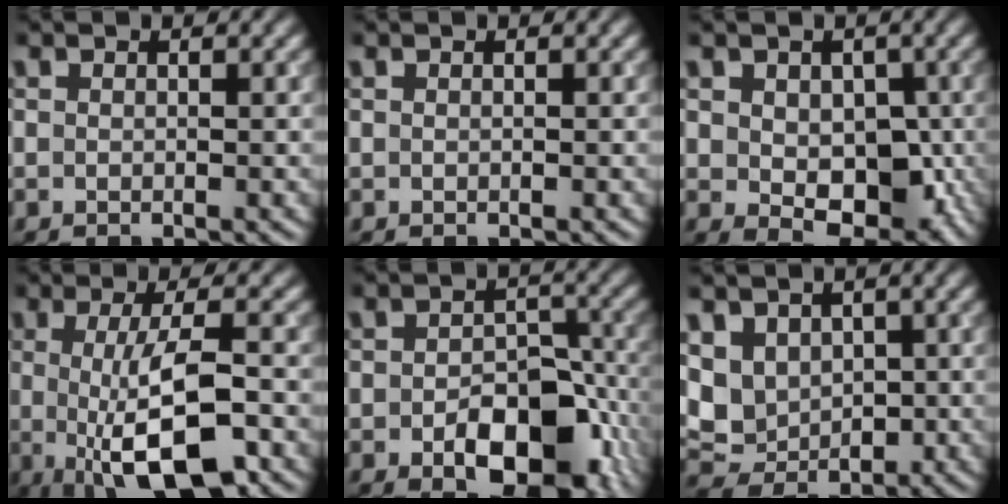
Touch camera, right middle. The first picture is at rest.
{"total": 0.0}
{"total": 6.0, "force": [-0.2, 4.1, 4.4], "torque": [-0.061, -0.014, 0.001]}
{"total": 8.2, "force": [-1.5, 2.4, 7.7], "torque": [-0.120, -0.008, -0.024]}
{"total": 9.3, "force": [-3.8, 5.3, 6.6], "torque": [-0.089, -0.011, -0.053]}
{"total": 5.3, "force": [1.1, 4.4, 2.8], "torque": [-0.060, -0.008, 0.020]}